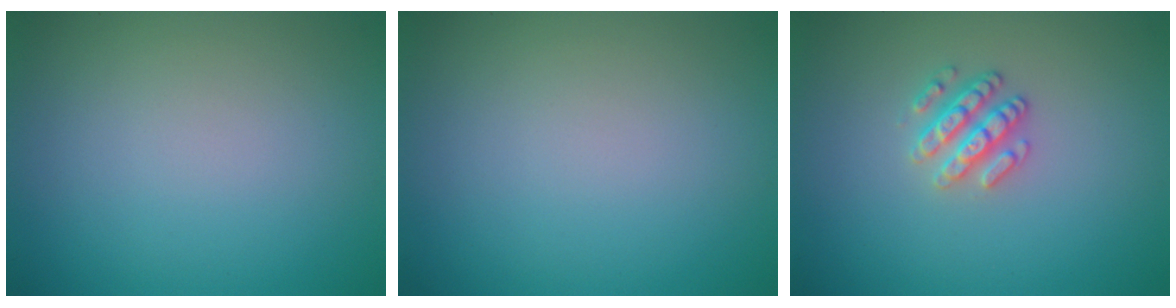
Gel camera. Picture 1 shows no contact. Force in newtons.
{"total": 0.0}
{"total": 2.5, "press": 2.4, "slide": 0.6}